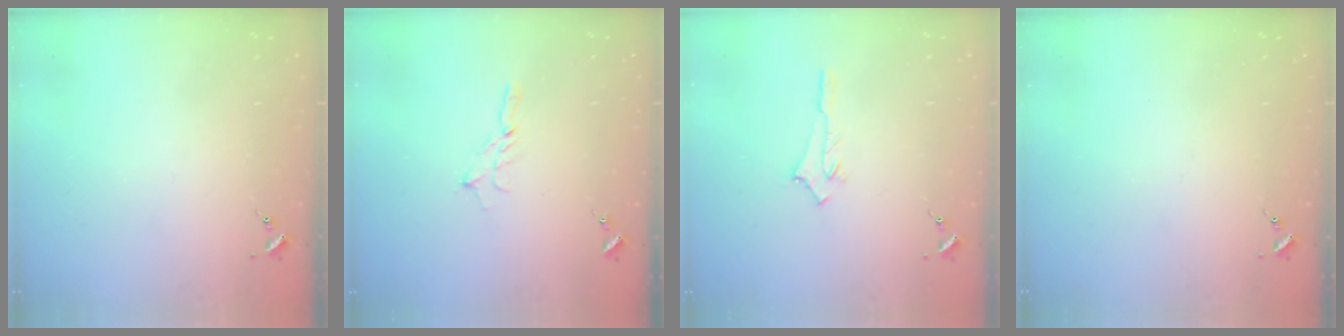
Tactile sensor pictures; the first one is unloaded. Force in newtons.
{"total": 2.9, "press": 2.9, "slide": 0.2}
{"total": 2.5, "press": 2.5, "slide": 0.4}
{"total": 0.0}